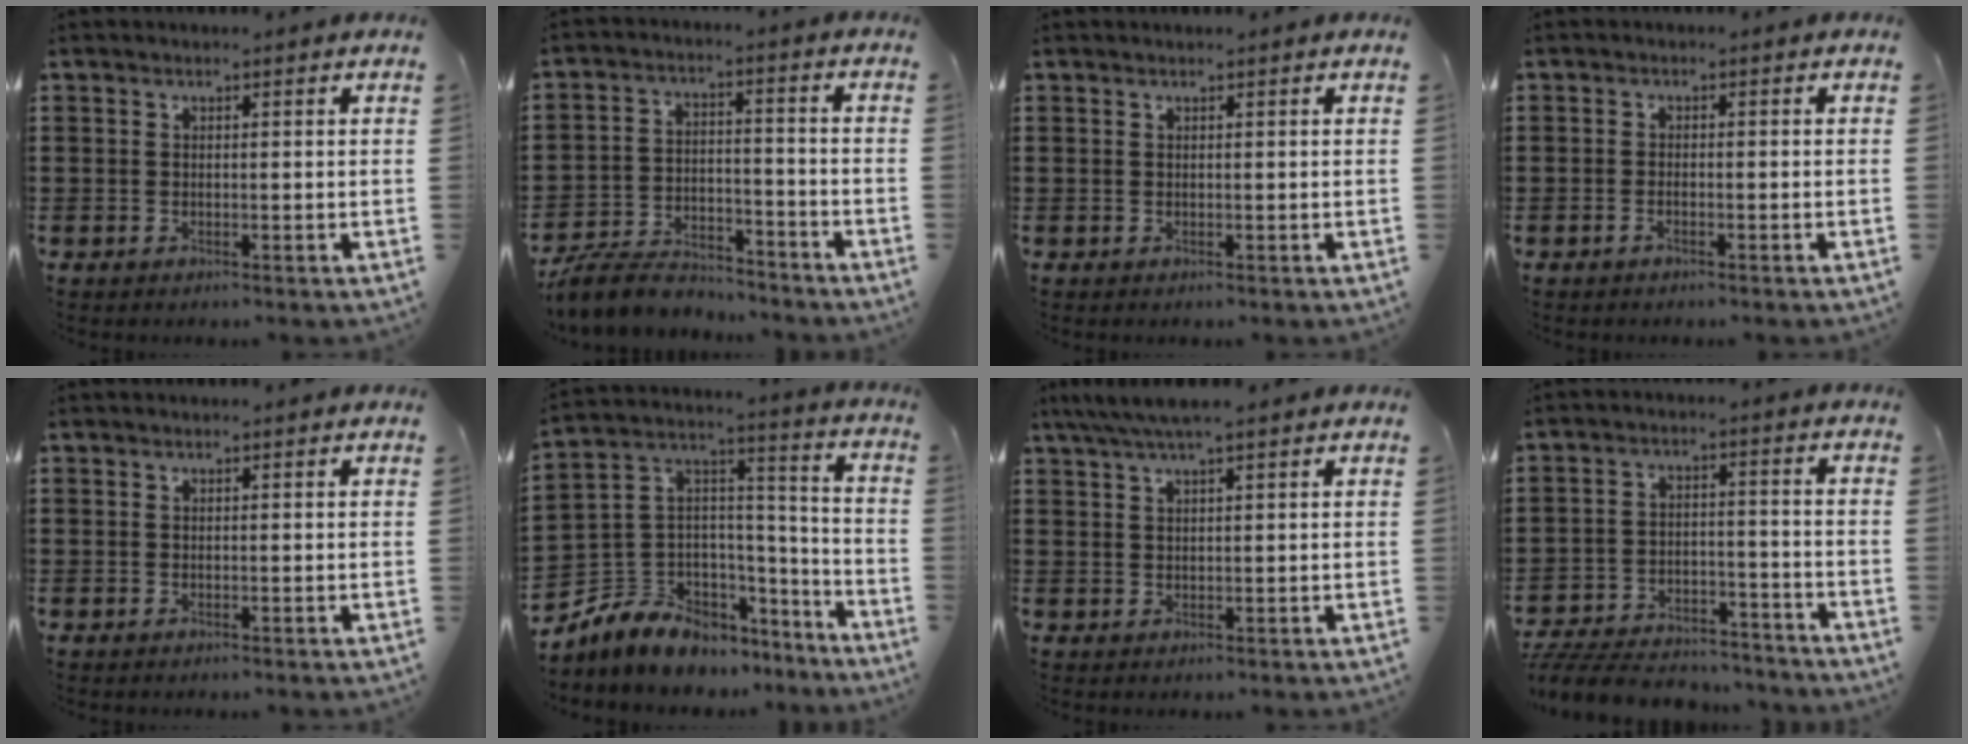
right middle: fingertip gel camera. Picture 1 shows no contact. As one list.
[{"total": 6.9, "force": [-6.5, 1.7, 1.4], "torque": [-0.037, 0.012, -0.130]}, {"total": 0.0}, {"total": 0.9, "force": [-0.6, 0.0, 0.6], "torque": [-0.014, -0.006, -0.010]}, {"total": 0.0}, {"total": 6.9, "force": [-4.8, 4.9, 0.6], "torque": [-0.051, -0.011, -0.098]}, {"total": 3.8, "force": [2.8, 0.3, 2.6], "torque": [-0.057, 0.000, 0.051]}, {"total": 7.3, "force": [-7.1, 1.4, 1.3], "torque": [-0.030, 0.012, -0.140]}]